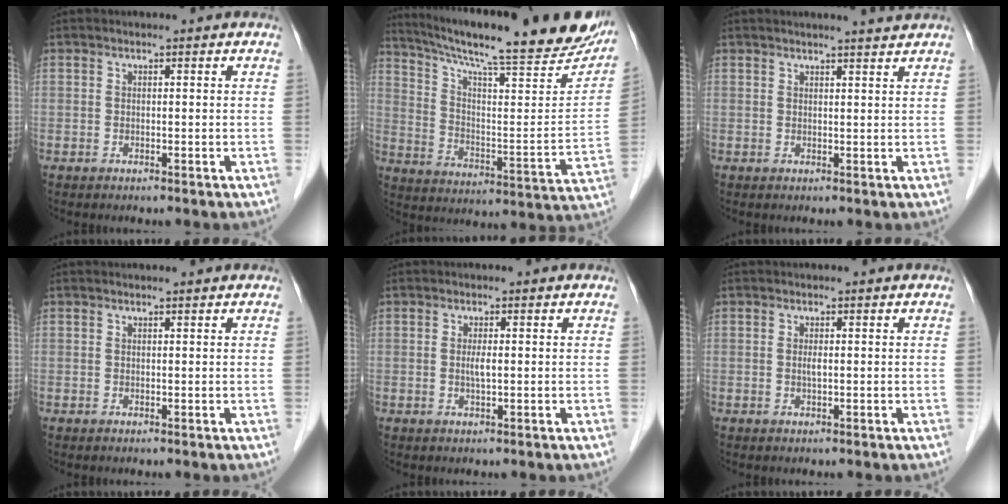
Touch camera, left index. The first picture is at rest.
{"total": 29.3, "force": [24.9, 3.4, 15.0], "torque": [-0.238, -0.056, 0.335]}
{"total": 3.4, "force": [3.1, -0.6, 1.2], "torque": [-0.020, 0.002, 0.038]}
{"total": 1.3, "force": [1.3, -0.1, 0.4], "torque": [-0.008, 0.008, 0.019]}
{"total": 1.5, "force": [0.1, 0.1, 1.5], "torque": [-0.033, -0.001, 0.002]}
{"total": 0.8, "force": [0.1, 0.1, 0.8], "torque": [-0.020, -0.001, 0.002]}